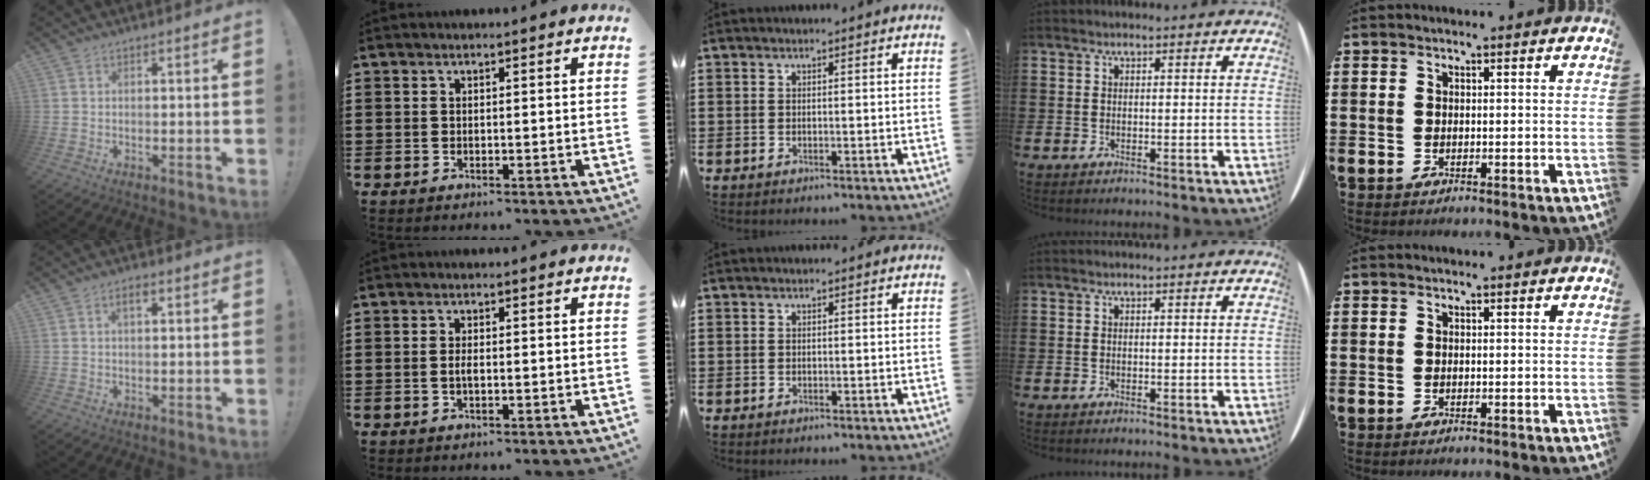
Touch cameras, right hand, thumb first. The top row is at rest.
{"thumb": {"total": 2.7, "force": [1.1, 1.1, 2.2], "torque": [-0.032, 0.001, 0.014]}, "index": {"total": 1.3, "force": [-0.2, 0.3, 1.3], "torque": [-0.032, -0.003, -0.007]}}